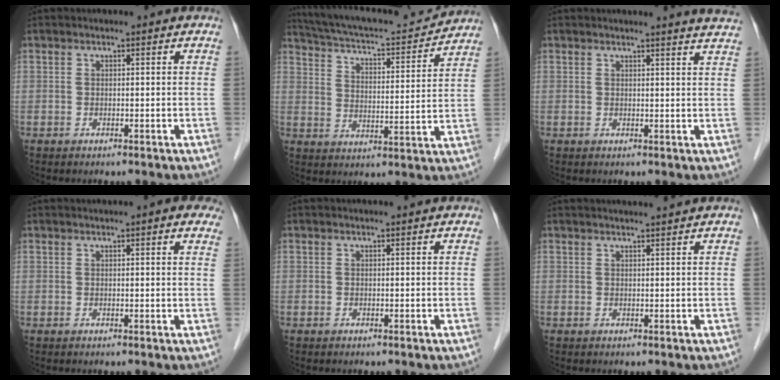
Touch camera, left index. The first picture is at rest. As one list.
[{"total": 17.1, "force": [16.2, 1.6, 5.3], "torque": [-0.094, 0.002, 0.240]}, {"total": 6.2, "force": [5.9, -0.6, 1.6], "torque": [-0.018, -0.017, 0.044]}, {"total": 4.5, "force": [3.4, 0.5, 2.9], "torque": [-0.031, 0.017, 0.034]}, {"total": 1.0, "force": [0.9, -0.1, 0.4], "torque": [-0.006, 0.008, 0.016]}, {"total": 3.7, "force": [3.4, -0.7, 1.3], "torque": [-0.014, 0.014, 0.044]}]